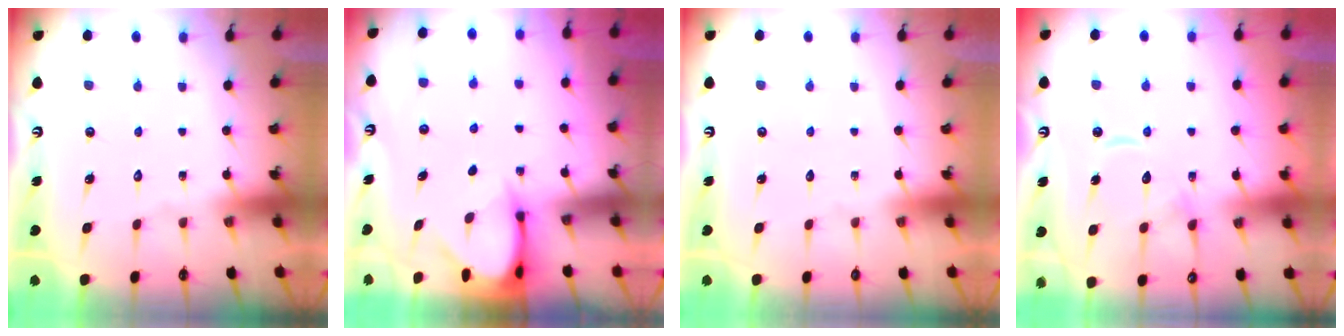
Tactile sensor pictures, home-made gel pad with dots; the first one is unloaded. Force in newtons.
{"total": 3.7, "press": 3.6, "slide": 0.3}
{"total": 0.0}
{"total": 12.4, "press": 12.4, "slide": 1.3}